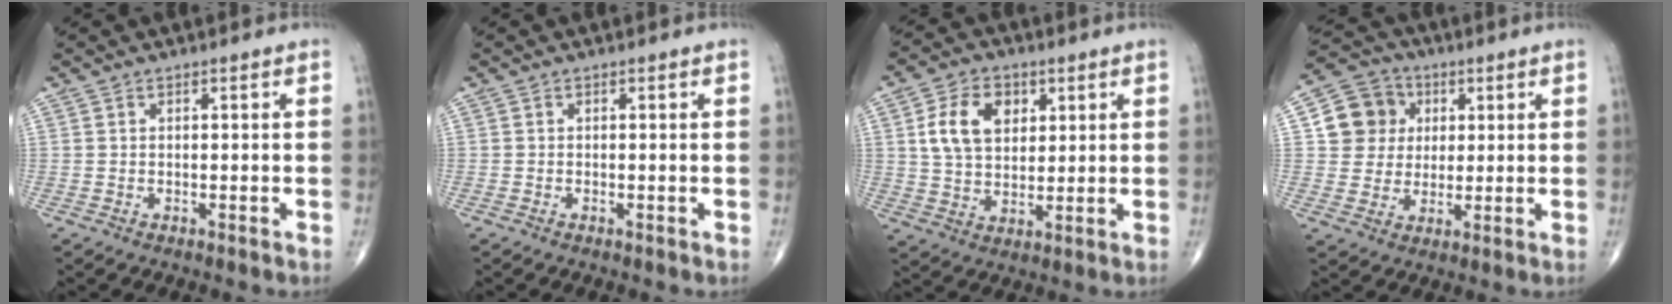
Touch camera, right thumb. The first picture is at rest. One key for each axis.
{"total": 0.0}
{"total": 10.5, "fx": 3.3, "fy": 7.3, "fz": 6.9, "tx": -0.105, "ty": -0.005, "tz": 0.062}
{"total": 10.0, "fx": 2.4, "fy": 9.2, "fz": 3.2, "tx": -0.027, "ty": 0.002, "tz": 0.036}